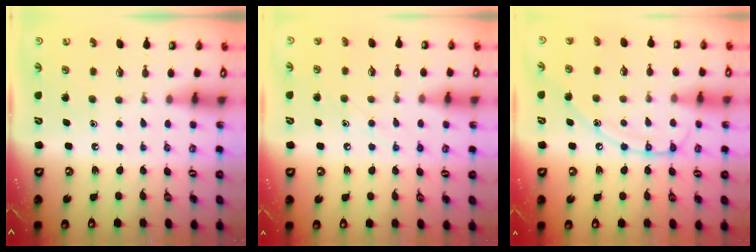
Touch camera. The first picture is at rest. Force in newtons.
{"total": 6.9, "press": 6.9, "slide": 0.5}
{"total": 12.0, "press": 12.0, "slide": 0.9}